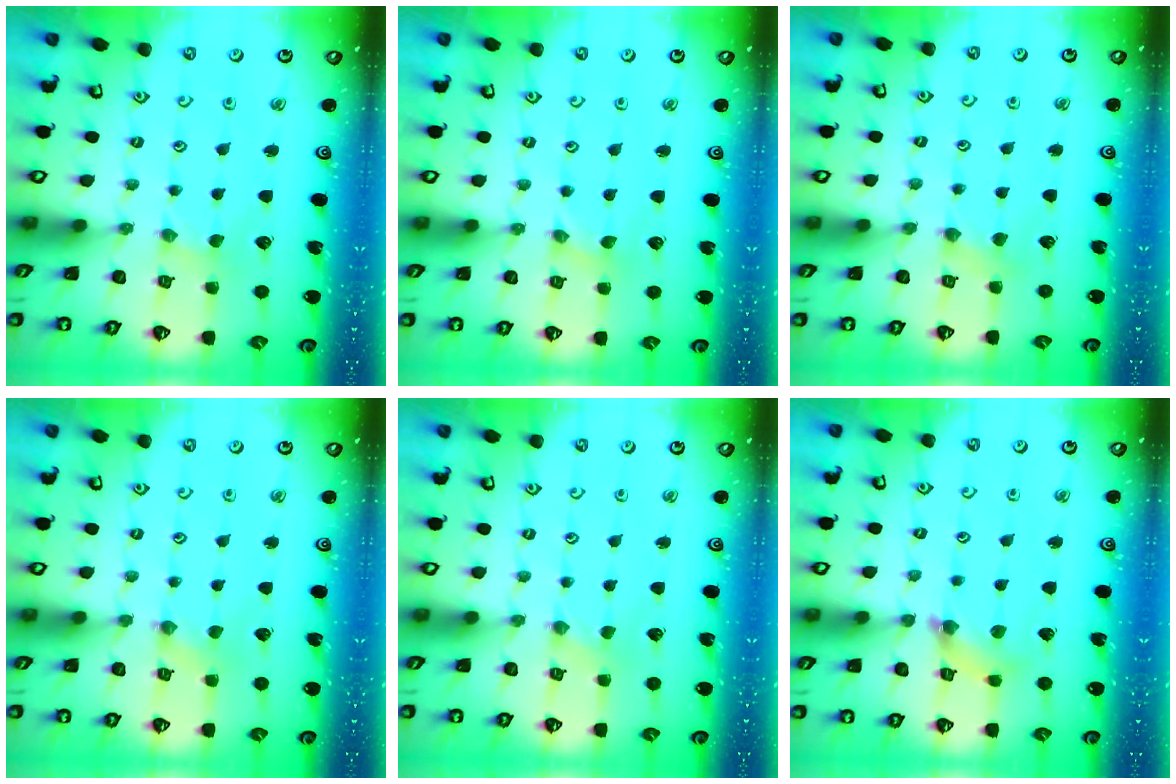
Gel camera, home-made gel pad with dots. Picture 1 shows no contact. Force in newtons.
{"total": 0.0}
{"total": 2.3, "press": 2.2, "slide": 0.4}
{"total": 1.1, "press": 1.1, "slide": 0.3}
{"total": 0.0}
{"total": 5.7, "press": 5.7, "slide": 0.5}